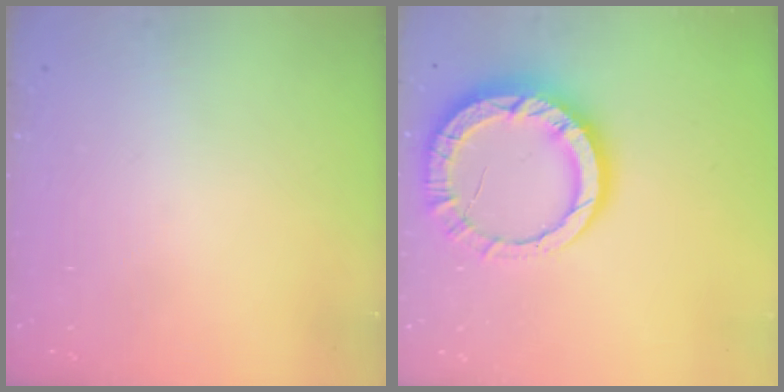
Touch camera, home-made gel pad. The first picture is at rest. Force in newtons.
{"total": 15.1, "press": 15.1, "slide": 1.4}